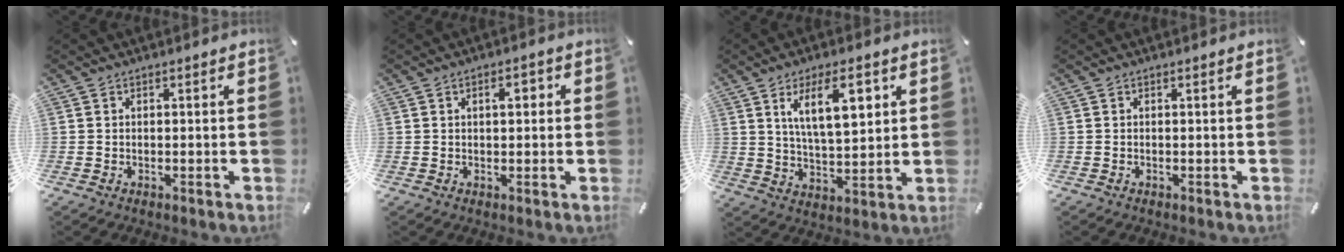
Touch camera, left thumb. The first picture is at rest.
{"total": 3.4, "force": [0.9, 1.9, 2.6], "torque": [-0.031, 0.001, 0.006]}
{"total": 12.8, "force": [5.6, 5.6, 10.0], "torque": [-0.165, -0.007, 0.095]}
{"total": 0.0}